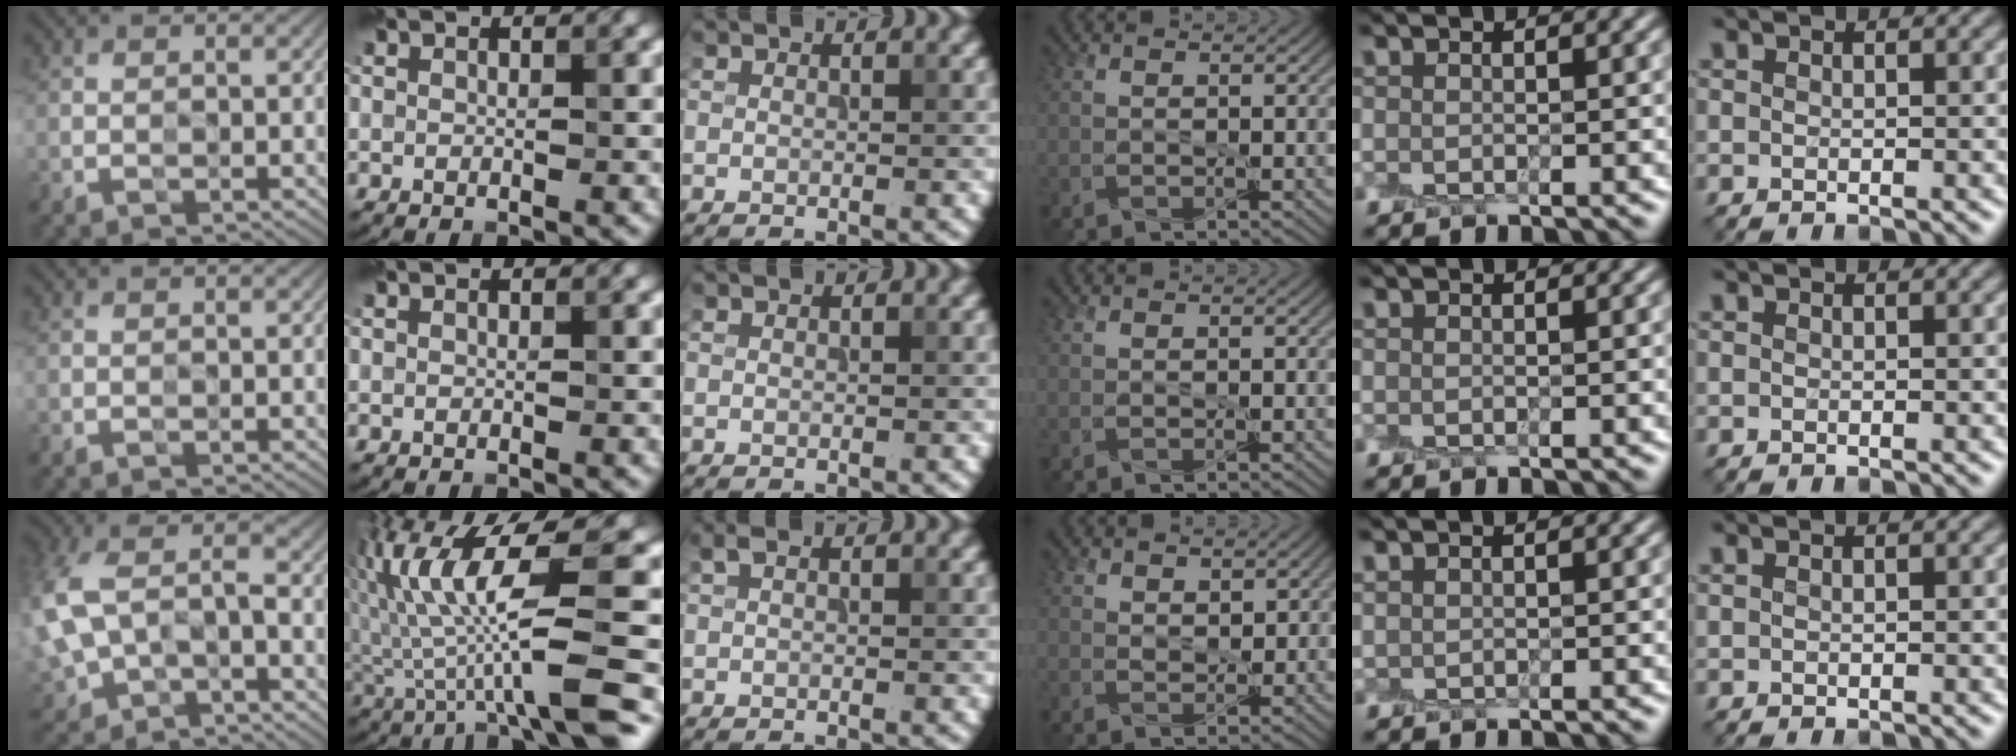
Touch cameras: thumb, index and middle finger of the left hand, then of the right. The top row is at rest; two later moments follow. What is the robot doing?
{"motion": "peel", "object": "aluminum foil"}